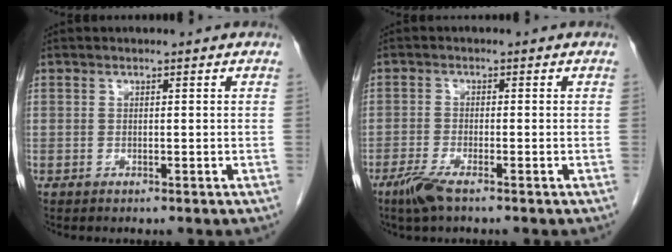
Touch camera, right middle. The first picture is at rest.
{"total": 3.6, "force": [-2.5, 0.5, 2.5], "torque": [-0.059, -0.008, -0.052]}